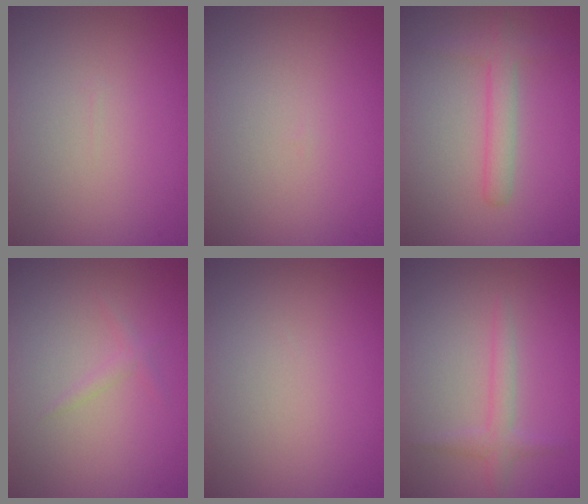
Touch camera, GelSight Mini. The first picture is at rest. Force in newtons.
{"total": 0.0}
{"total": 2.5, "press": 2.5, "slide": 0.1}
{"total": 0.8, "press": 0.8, "slide": 0.0}
{"total": 0.0}
{"total": 1.8, "press": 1.8, "slide": 0.0}